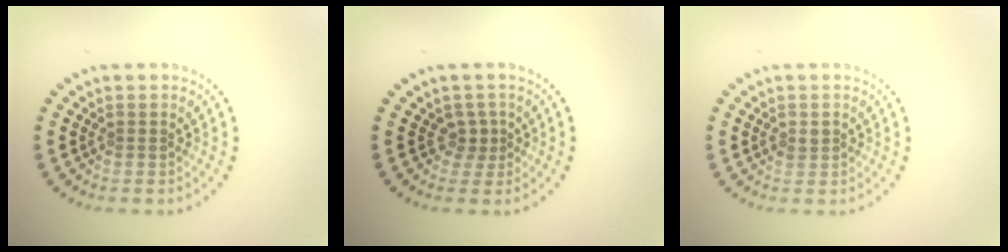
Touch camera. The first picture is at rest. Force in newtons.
{"total": 1.4, "press": 1.1, "slide": 0.9}
{"total": 0.9, "press": 0.9, "slide": 0.2}